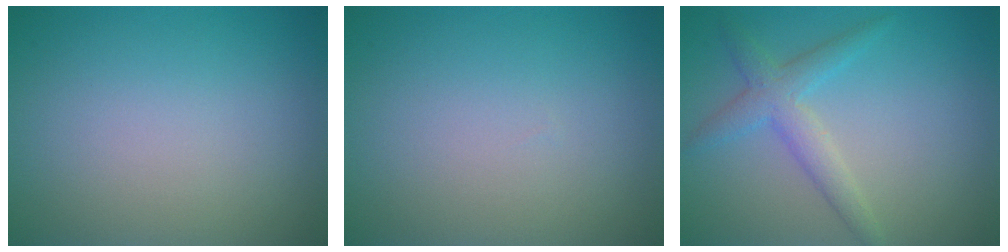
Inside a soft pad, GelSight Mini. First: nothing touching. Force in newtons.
{"total": 0.0}
{"total": 3.0, "press": 3.0, "slide": 0.1}